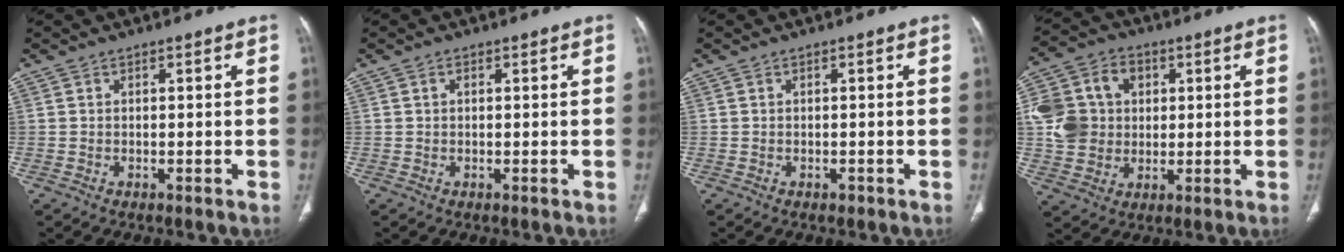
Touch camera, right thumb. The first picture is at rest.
{"total": 0.6, "force": [0.2, 0.4, 0.4], "torque": [-0.008, 0.003, 0.003]}
{"total": 0.6, "force": [-0.4, 0.3, 0.3], "torque": [-0.003, 0.000, -0.005]}
{"total": 14.1, "force": [1.9, 11.9, 7.3], "torque": [-0.128, 0.014, 0.036]}